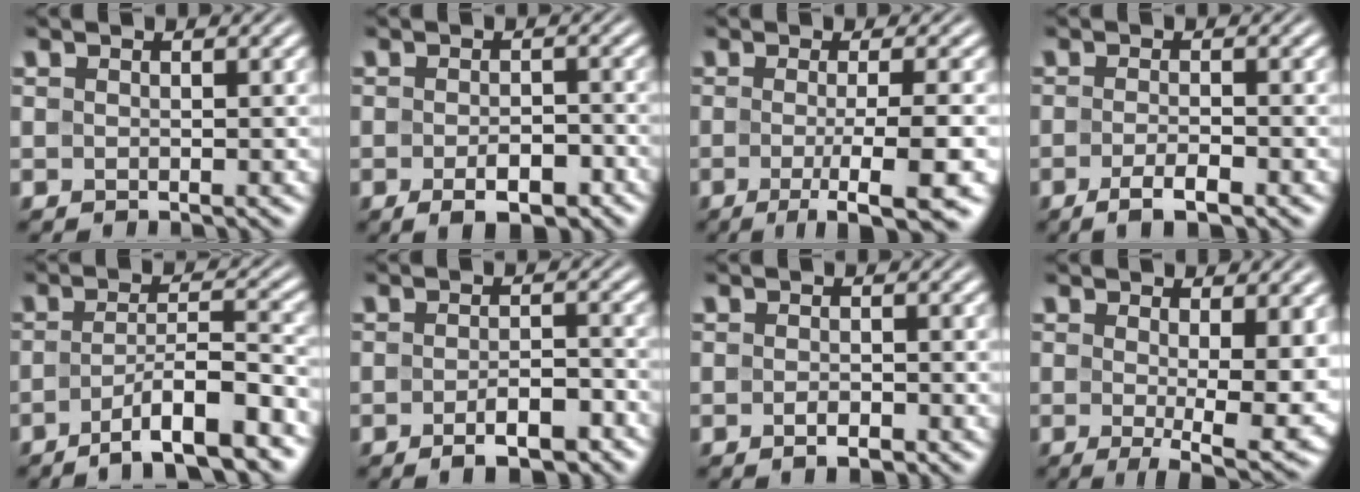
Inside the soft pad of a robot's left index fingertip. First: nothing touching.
{"total": 3.7, "force": [-1.8, 1.5, 2.8], "torque": [-0.041, -0.003, -0.026]}
{"total": 7.3, "force": [-2.4, 1.5, 6.8], "torque": [-0.088, -0.012, -0.037]}
{"total": 3.1, "force": [-1.6, 0.8, 2.6], "torque": [-0.047, 0.000, -0.031]}
{"total": 8.7, "force": [-5.1, 2.1, 6.8], "torque": [-0.092, 0.001, -0.083]}
{"total": 4.1, "force": [-2.3, 1.4, 3.1], "torque": [-0.049, -0.001, -0.032]}
{"total": 1.4, "force": [-0.8, 0.5, 1.1], "torque": [-0.022, -0.002, -0.013]}
{"total": 7.2, "force": [0.0, 1.8, 7.0], "torque": [-0.103, -0.022, 0.006]}